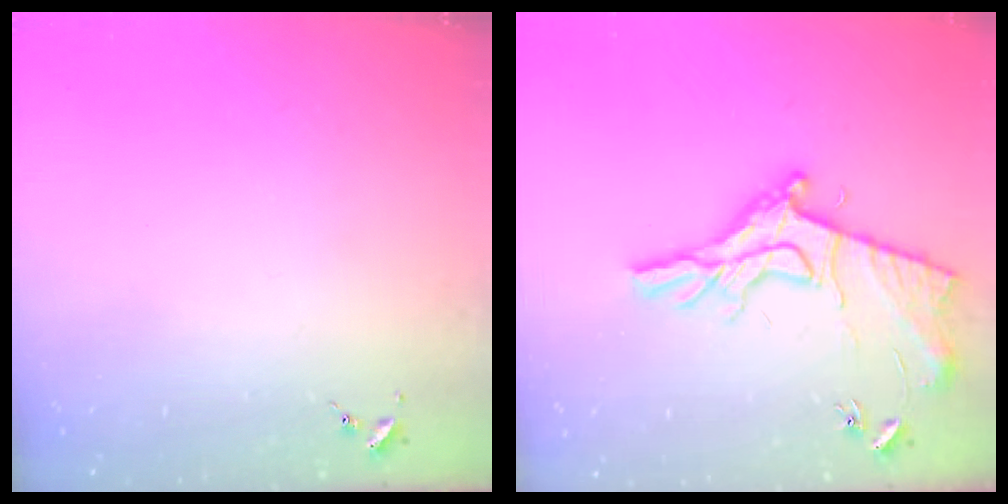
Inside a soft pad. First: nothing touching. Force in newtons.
{"total": 15.3, "press": 15.3, "slide": 0.6}